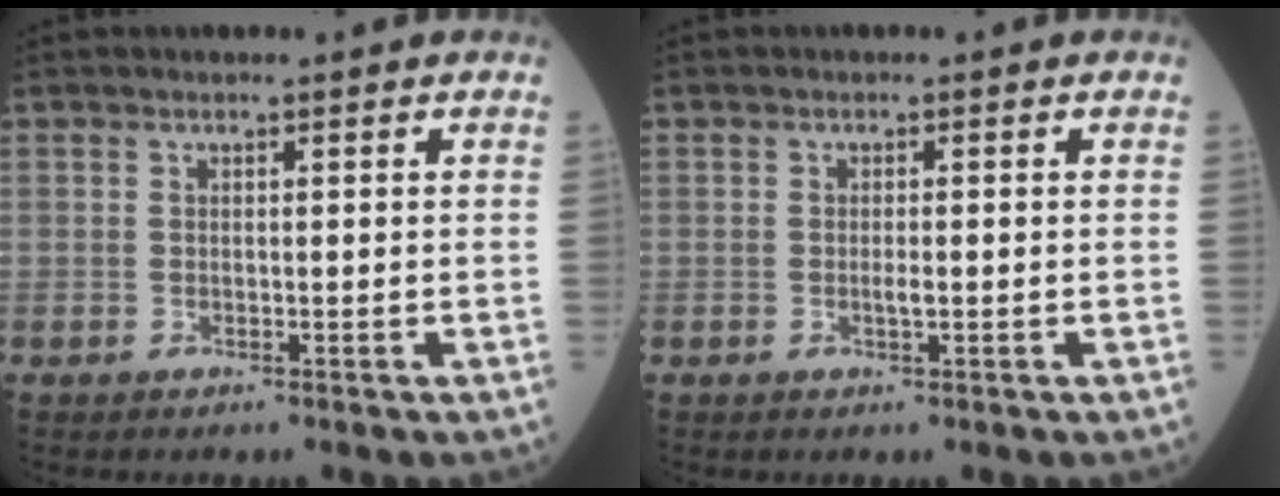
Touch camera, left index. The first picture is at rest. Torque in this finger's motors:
{"motor_torque": [0.31, 0.15, 0.01, 0.01]}